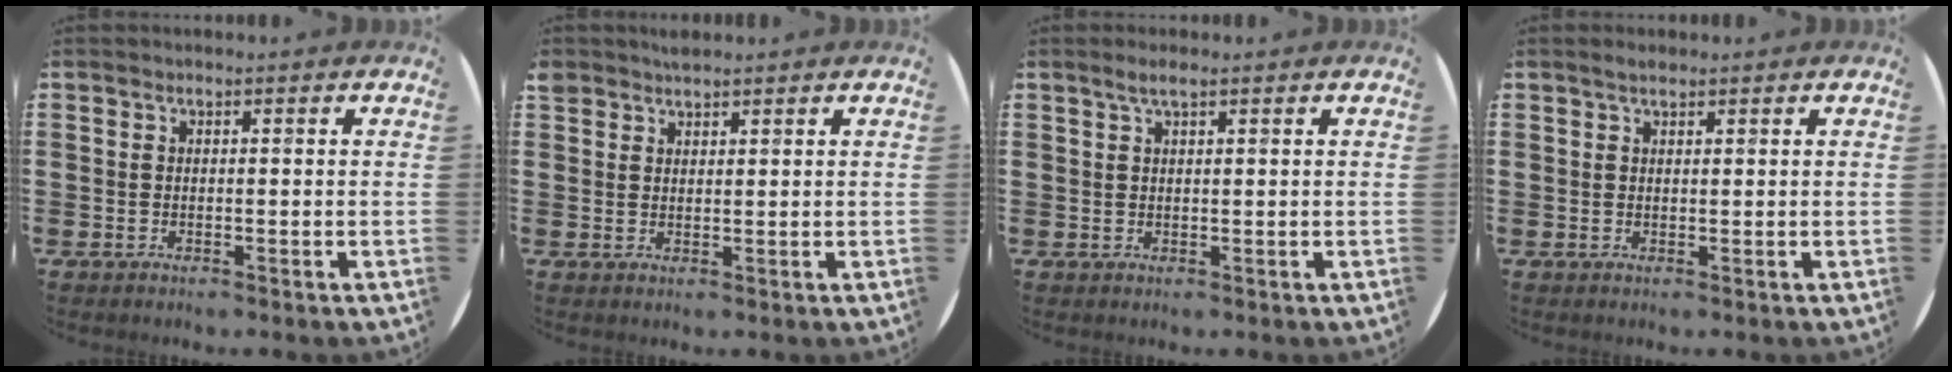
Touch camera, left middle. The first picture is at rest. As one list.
[{"total": 1.6, "force": [1.5, 0.5, -0.1], "torque": [-0.001, 0.001, 0.030]}, {"total": 1.7, "force": [1.1, 0.1, 1.2], "torque": [-0.025, 0.002, 0.020]}, {"total": 1.2, "force": [1.0, 0.2, 0.6], "torque": [-0.013, 0.001, 0.018]}]